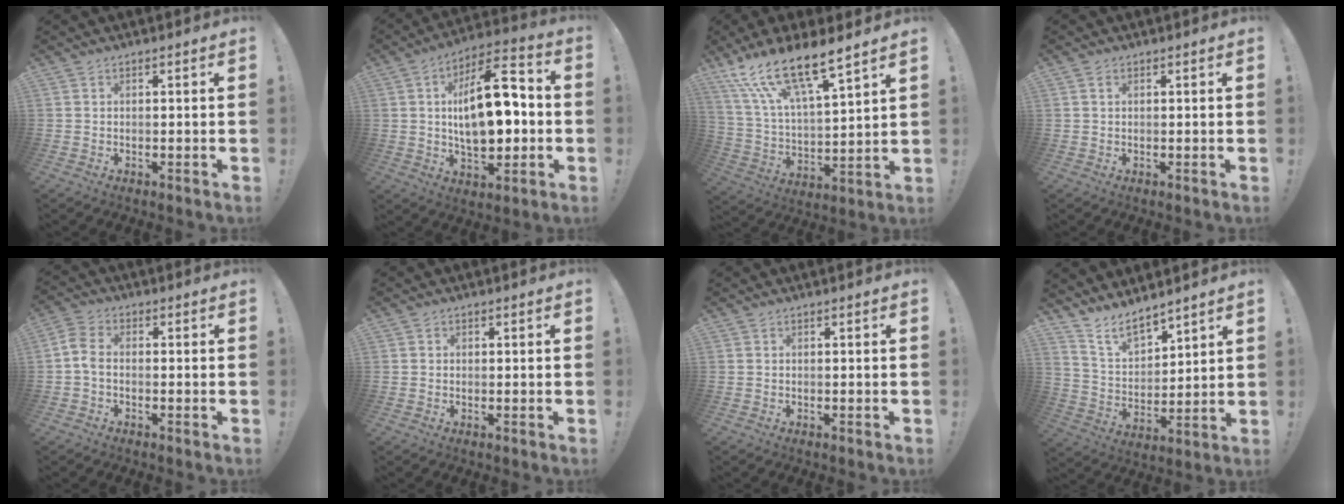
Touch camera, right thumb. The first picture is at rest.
{"total": 20.3, "force": [0.2, 10.3, 17.5], "torque": [-0.288, 0.010, 0.002]}
{"total": 16.9, "force": [12.4, 4.3, 10.7], "torque": [-0.203, -0.080, 0.219]}
{"total": 0.8, "force": [0.5, 0.4, 0.6], "torque": [-0.003, -0.002, 0.008]}
{"total": 5.6, "force": [-0.7, 3.7, 4.2], "torque": [-0.086, 0.012, -0.009]}
{"total": 0.7, "force": [0.0, 0.7, 0.2], "torque": [-0.002, 0.002, -0.001]}
{"total": 0.0}
{"total": 10.3, "force": [9.2, 3.6, 2.9], "torque": [-0.068, -0.071, 0.176]}